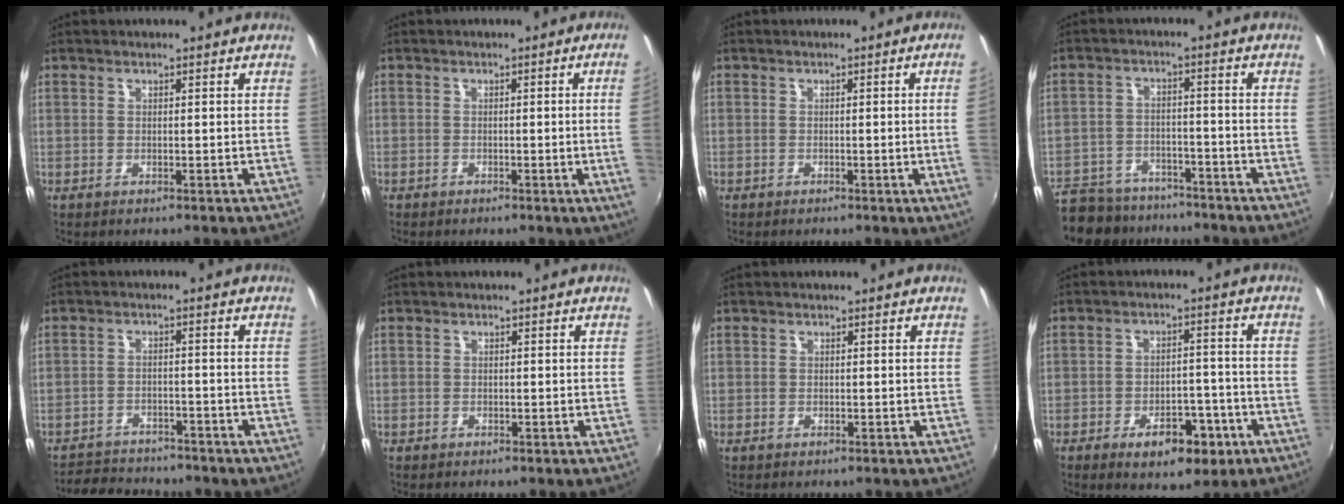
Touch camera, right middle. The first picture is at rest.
{"total": 3.9, "force": [-0.2, -1.7, 3.5], "torque": [-0.058, -0.010, 0.004]}
{"total": 3.3, "force": [-0.1, -1.7, 2.8], "torque": [-0.048, -0.011, 0.006]}
{"total": 16.3, "force": [-13.3, 7.5, 5.5], "torque": [-0.152, -0.003, -0.201]}
{"total": 9.6, "force": [-8.6, 3.3, 2.6], "torque": [-0.074, -0.004, -0.130]}
{"total": 0.0}
{"total": 0.0}
{"total": 9.0, "force": [-4.8, 4.7, 5.9], "torque": [-0.102, 0.006, -0.058]}